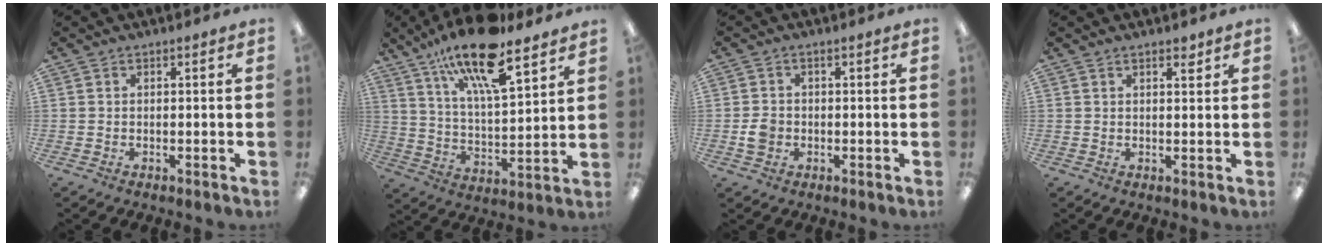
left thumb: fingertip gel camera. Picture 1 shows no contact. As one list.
[{"total": 18.6, "force": [13.4, 5.0, 11.9], "torque": [-0.209, -0.072, 0.224]}, {"total": 3.3, "force": [-0.6, 2.8, 1.7], "torque": [-0.021, 0.001, -0.013]}, {"total": 2.2, "force": [1.7, 0.7, 1.1], "torque": [-0.008, -0.007, 0.027]}]